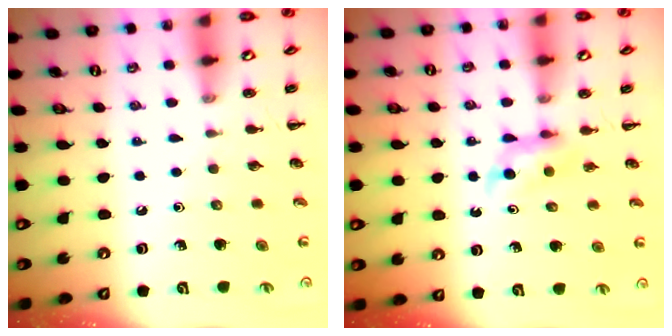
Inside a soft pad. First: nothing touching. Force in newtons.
{"total": 4.3, "press": 4.0, "slide": 1.4}